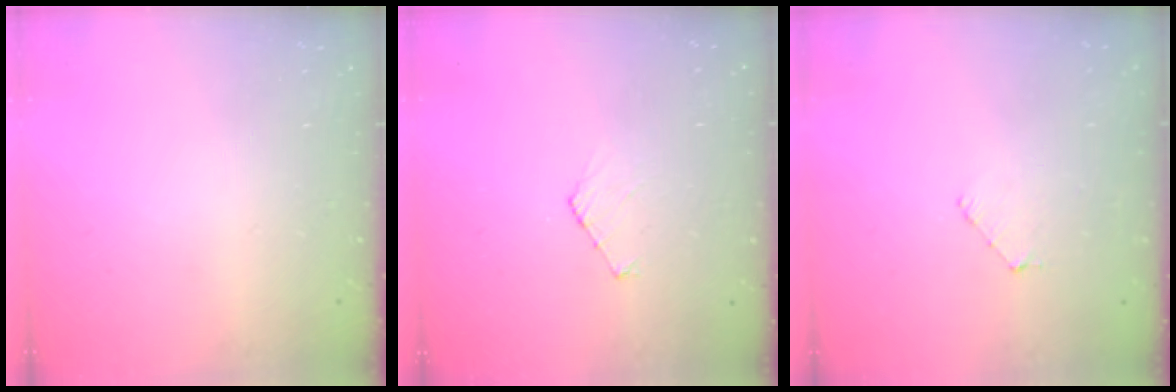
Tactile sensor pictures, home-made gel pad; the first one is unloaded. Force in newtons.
{"total": 5.0, "press": 5.0, "slide": 0.5}
{"total": 2.9, "press": 2.9, "slide": 0.3}